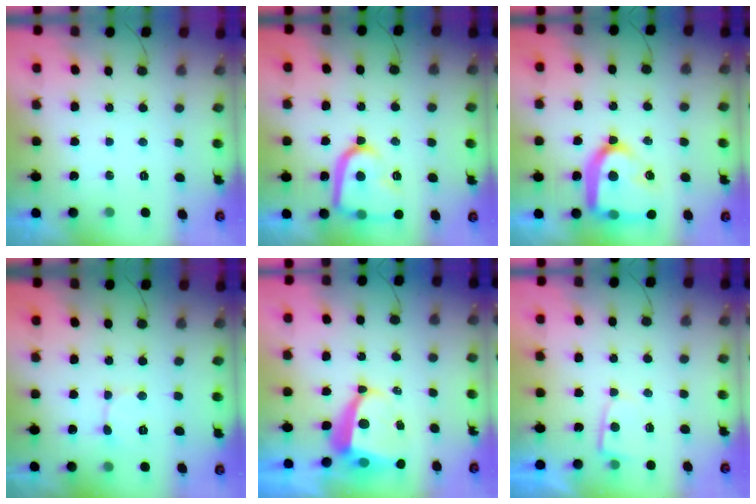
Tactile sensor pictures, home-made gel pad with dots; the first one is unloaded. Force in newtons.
{"total": 16.2, "press": 16.2, "slide": 1.5}
{"total": 22.5, "press": 22.4, "slide": 2.0}
{"total": 3.7, "press": 3.7, "slide": 0.3}
{"total": 7.2, "press": 7.2, "slide": 0.9}
{"total": 3.2, "press": 3.2, "slide": 0.4}